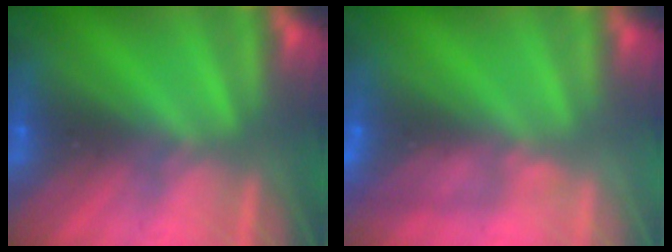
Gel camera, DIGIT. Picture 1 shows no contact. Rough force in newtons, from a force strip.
{"total": 5.0}